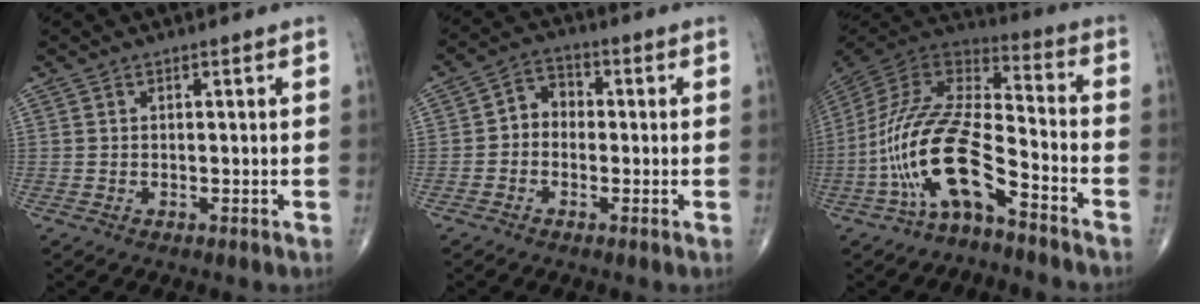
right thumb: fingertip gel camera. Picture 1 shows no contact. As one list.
[{"total": 4.9, "force": [-0.6, 4.0, 2.7], "torque": [-0.023, 0.021, -0.026]}, {"total": 17.7, "force": [-8.6, 6.7, 13.9], "torque": [-0.284, 0.078, -0.164]}]